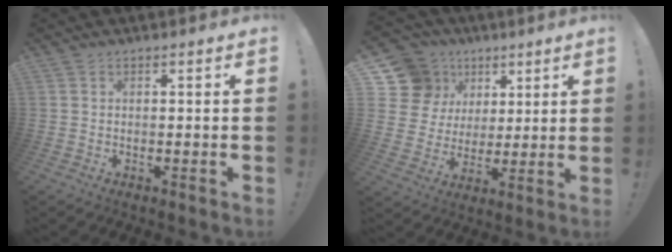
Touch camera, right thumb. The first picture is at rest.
{"total": 14.9, "force": [6.7, 12.4, 5.0], "torque": [-0.080, -0.030, 0.150]}